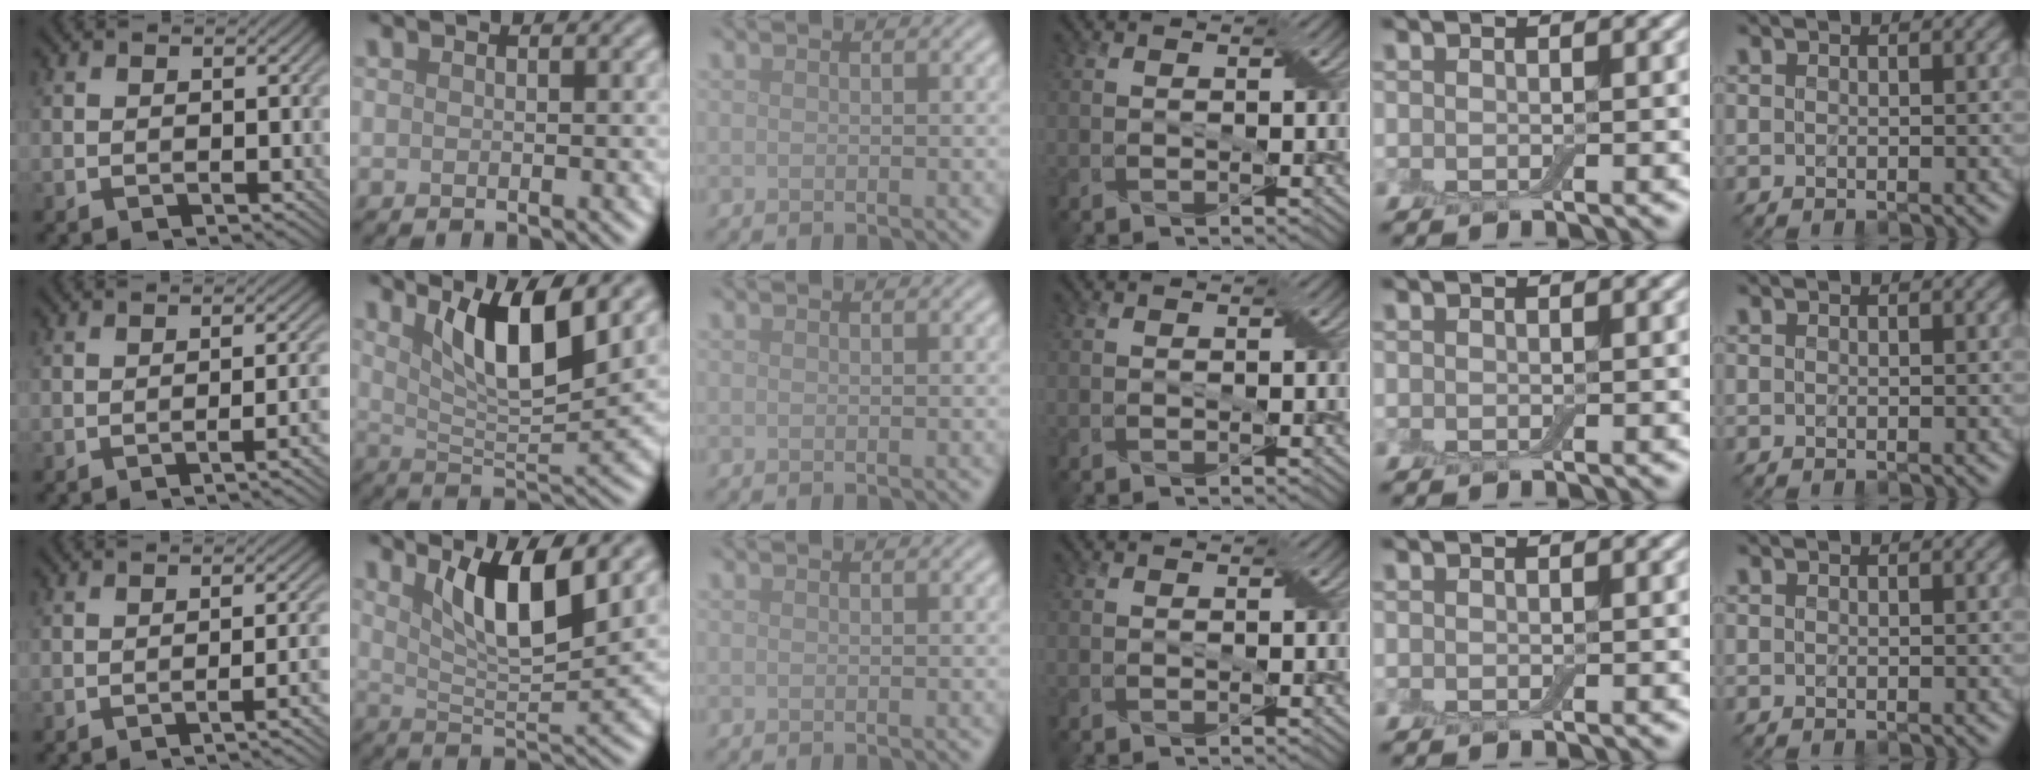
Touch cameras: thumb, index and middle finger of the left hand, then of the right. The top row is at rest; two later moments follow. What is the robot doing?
{"motion": "wrap", "object": "cling film"}